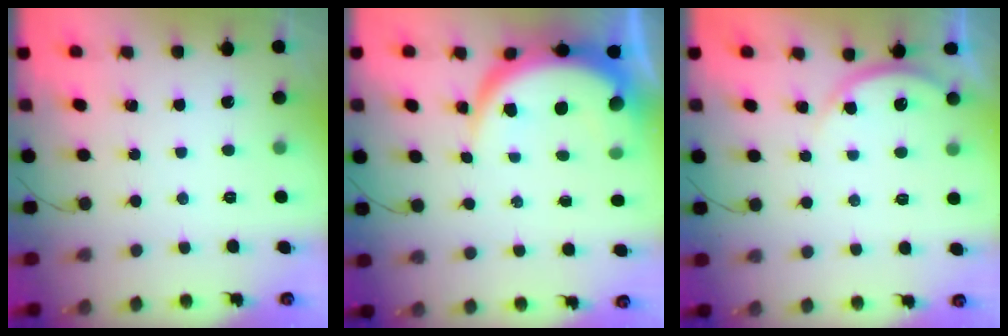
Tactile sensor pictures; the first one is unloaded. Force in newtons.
{"total": 8.0, "press": 8.0, "slide": 0.4}
{"total": 3.0, "press": 2.9, "slide": 0.4}